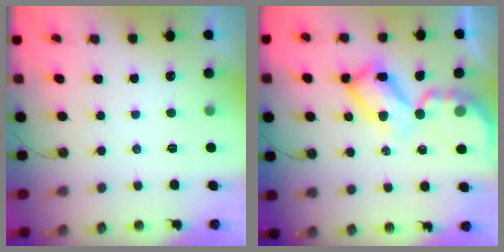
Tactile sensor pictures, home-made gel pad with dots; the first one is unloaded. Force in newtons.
{"total": 14.4, "press": 14.4, "slide": 1.3}